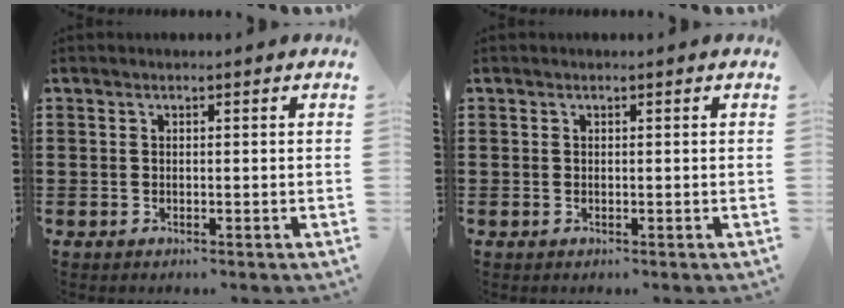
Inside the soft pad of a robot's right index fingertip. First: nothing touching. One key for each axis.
{"total": 0.0}